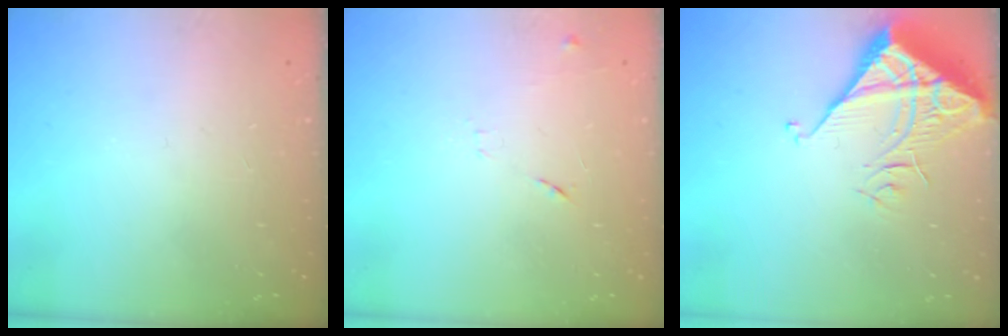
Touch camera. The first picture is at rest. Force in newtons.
{"total": 9.2, "press": 9.1, "slide": 0.7}
{"total": 7.5, "press": 7.4, "slide": 1.0}